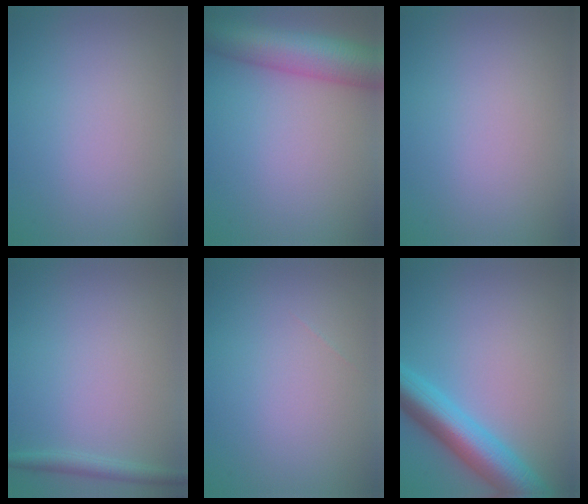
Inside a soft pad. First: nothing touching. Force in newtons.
{"total": 8.2, "press": 8.2, "slide": 0.3}
{"total": 0.0}
{"total": 1.5, "press": 1.5, "slide": 0.1}
{"total": 0.0}
{"total": 7.5, "press": 7.5, "slide": 0.3}